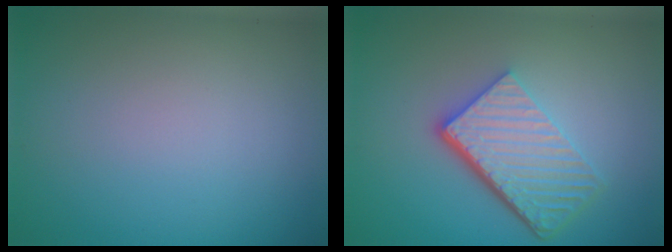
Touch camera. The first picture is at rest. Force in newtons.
{"total": 6.1, "press": 4.1, "slide": 4.5}